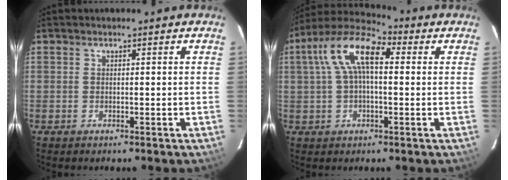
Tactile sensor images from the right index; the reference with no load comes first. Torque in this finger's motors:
{"motor_torque": [0.49, 0.02, 0.64, 0.18]}